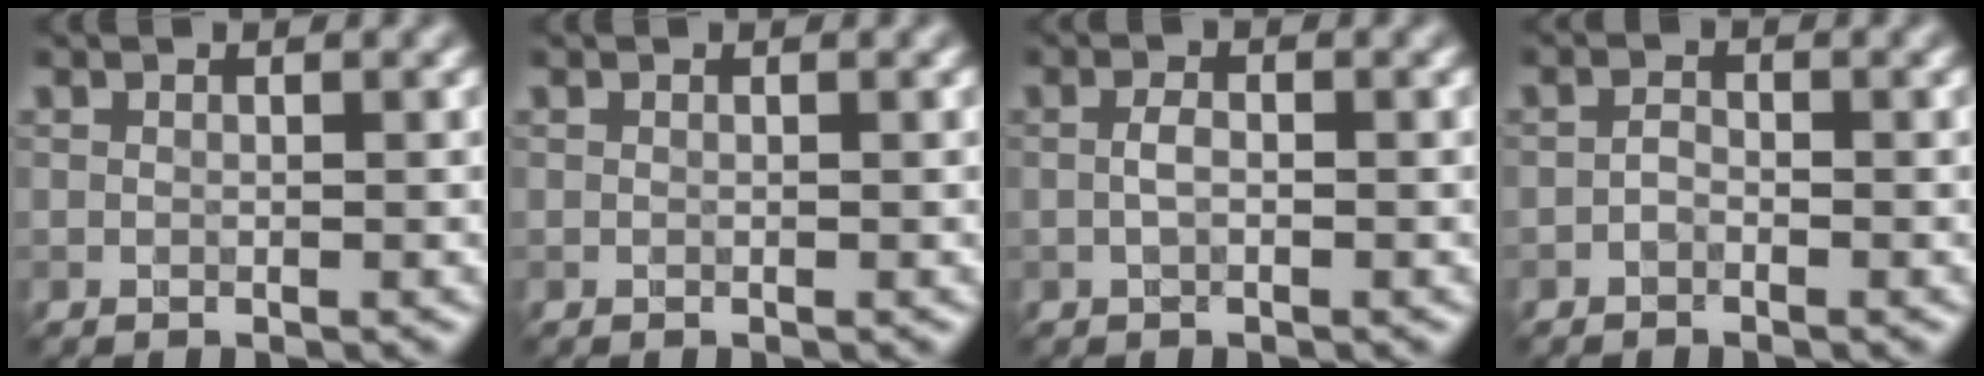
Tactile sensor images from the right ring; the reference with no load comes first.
{"total": 0.0}
{"total": 1.3, "force": [-0.3, 0.5, 1.2], "torque": [-0.026, 0.001, -0.008]}
{"total": 0.9, "force": [-0.6, 0.5, 0.5], "torque": [-0.011, 0.001, -0.013]}